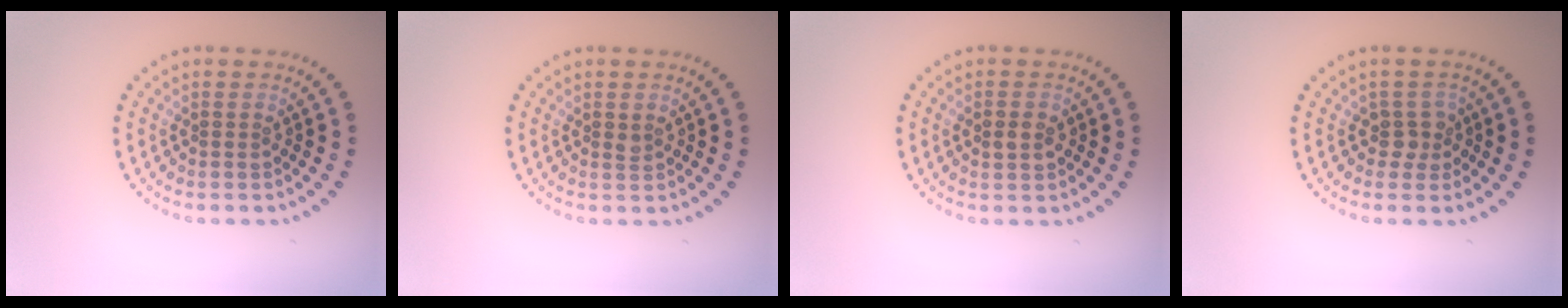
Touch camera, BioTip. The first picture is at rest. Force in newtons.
{"total": 0.6, "press": 0.6, "slide": 0.3}
{"total": 1.6, "press": 1.6, "slide": 0.2}
{"total": 1.7, "press": 1.4, "slide": 1.0}